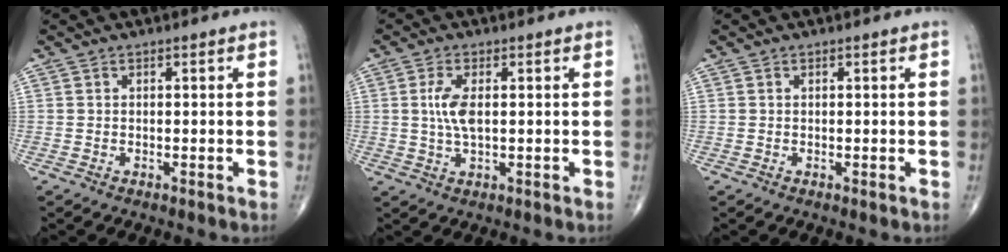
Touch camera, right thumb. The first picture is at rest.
{"total": 4.9, "force": [0.6, 1.9, 4.5], "torque": [-0.101, -0.001, 0.013]}
{"total": 0.0}